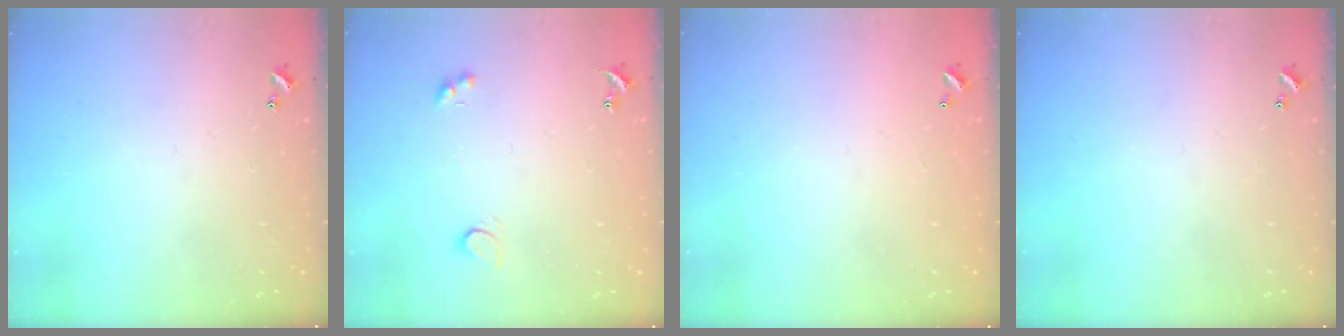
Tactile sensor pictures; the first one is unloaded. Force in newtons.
{"total": 2.8, "press": 2.8, "slide": 0.5}
{"total": 2.8, "press": 2.8, "slide": 0.1}
{"total": 0.0}